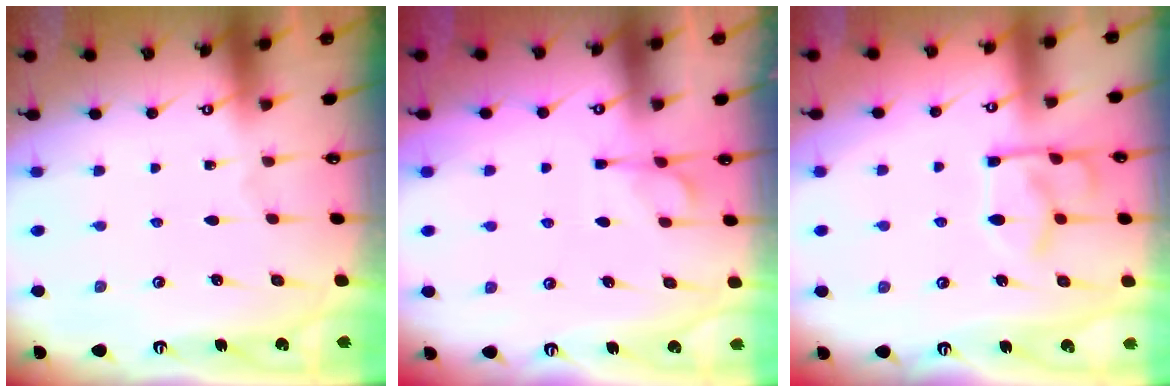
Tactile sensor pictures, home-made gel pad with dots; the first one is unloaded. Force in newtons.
{"total": 1.6, "press": 1.0, "slide": 1.3}
{"total": 12.1, "press": 12.1, "slide": 0.8}